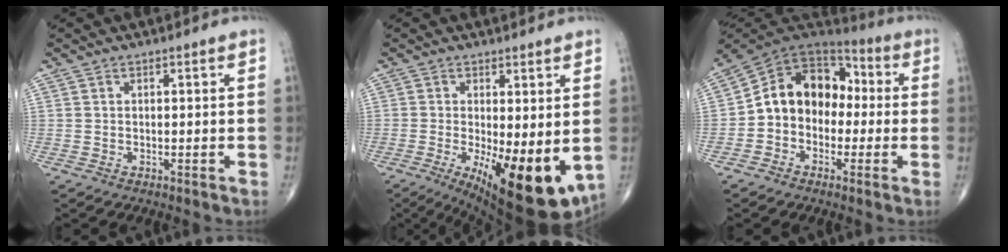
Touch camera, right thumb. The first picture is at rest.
{"total": 16.7, "force": [-3.3, 6.1, 15.1], "torque": [-0.195, -0.030, -0.025]}
{"total": 14.0, "force": [-1.0, 10.8, 8.8], "torque": [-0.109, 0.051, -0.033]}